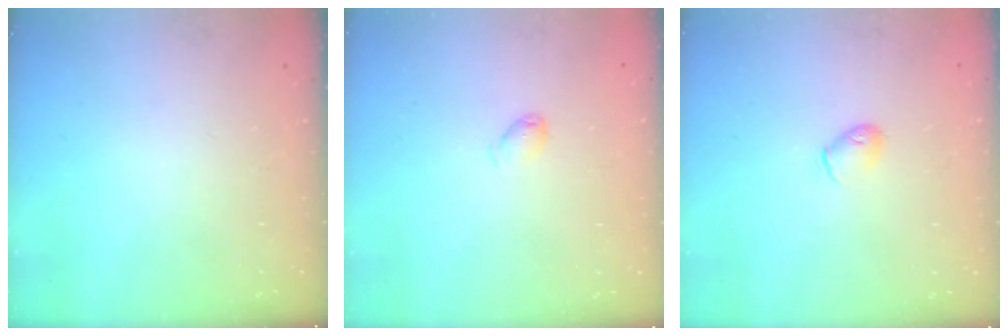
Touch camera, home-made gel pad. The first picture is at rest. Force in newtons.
{"total": 3.2, "press": 3.1, "slide": 0.4}
{"total": 5.3, "press": 5.2, "slide": 1.0}